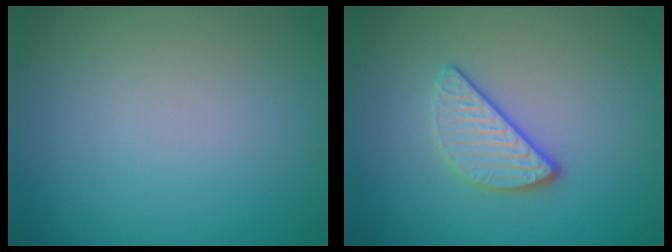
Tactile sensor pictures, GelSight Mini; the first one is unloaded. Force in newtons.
{"total": 3.2, "press": 2.6, "slide": 1.8}